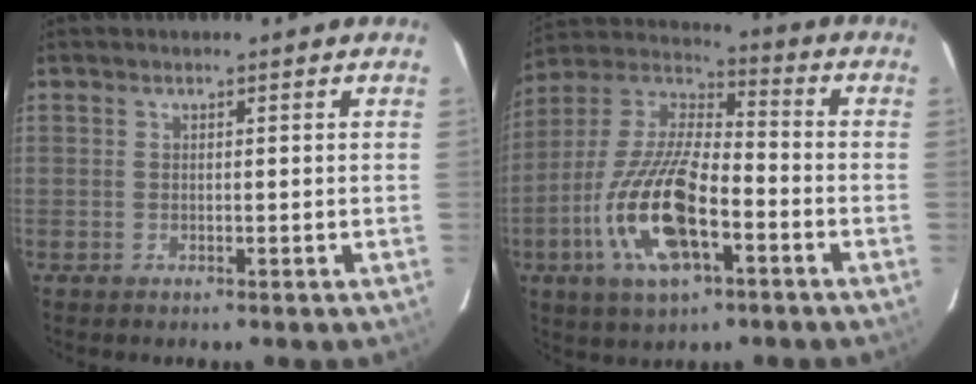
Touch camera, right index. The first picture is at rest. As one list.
[{"total": 18.5, "force": [-6.9, 7.0, 15.6], "torque": [-0.323, -0.010, -0.134]}]